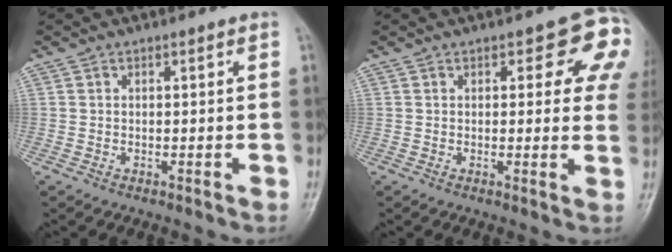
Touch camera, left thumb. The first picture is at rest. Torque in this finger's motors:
{"motor_torque": [0.23, 0.33, 0.12, 0.14, 0.08]}